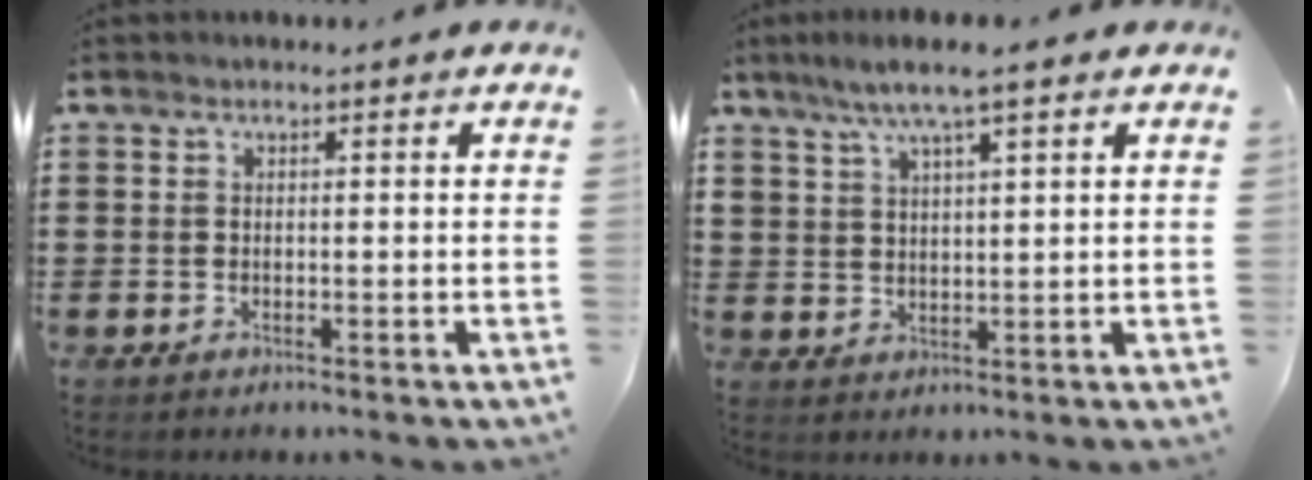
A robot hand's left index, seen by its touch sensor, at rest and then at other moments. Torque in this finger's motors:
{"motor_torque": [1.45, -0.03, 0.92, 0.21]}